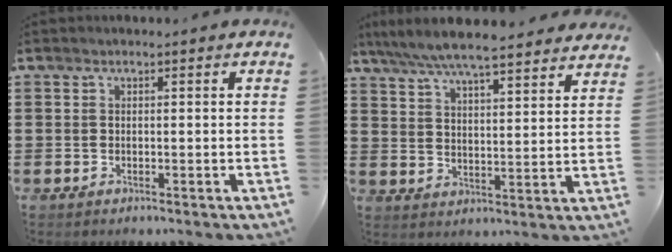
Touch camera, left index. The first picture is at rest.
{"total": 6.9, "force": [6.4, 0.5, 2.3], "torque": [-0.070, -0.030, 0.114]}